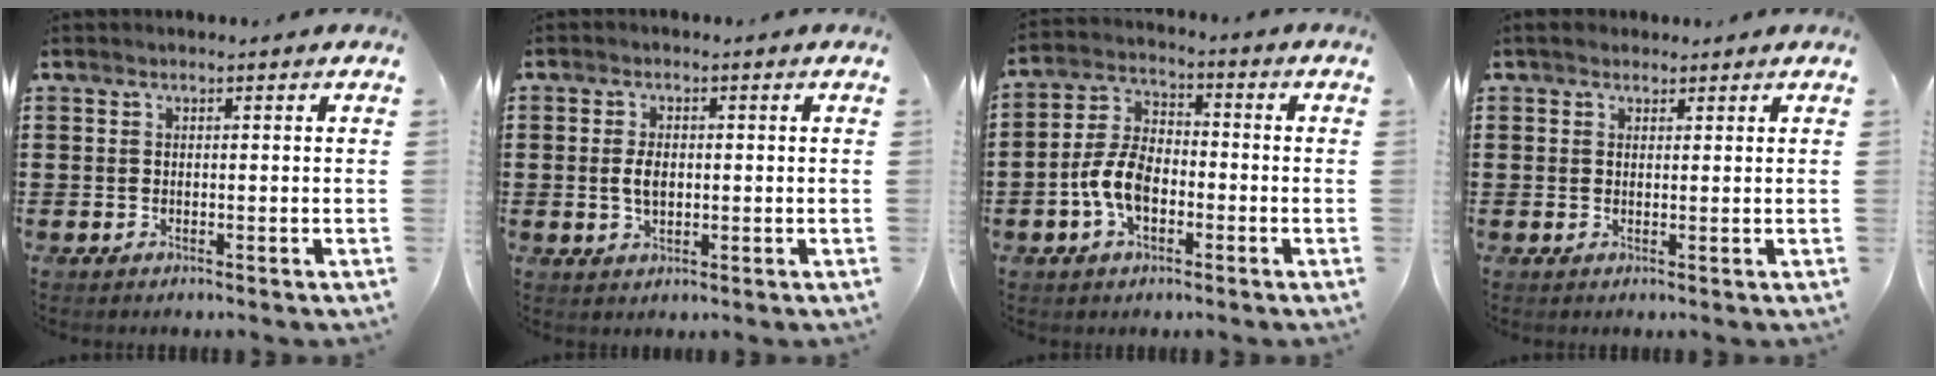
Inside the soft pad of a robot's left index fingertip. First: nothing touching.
{"total": 3.4, "force": [0.2, 1.9, 2.8], "torque": [-0.064, 0.002, 0.002]}
{"total": 7.5, "force": [-2.5, 4.3, 5.6], "torque": [-0.143, 0.002, -0.057]}
{"total": 1.9, "force": [1.6, 1.1, 0.3], "torque": [-0.012, 0.007, 0.031]}